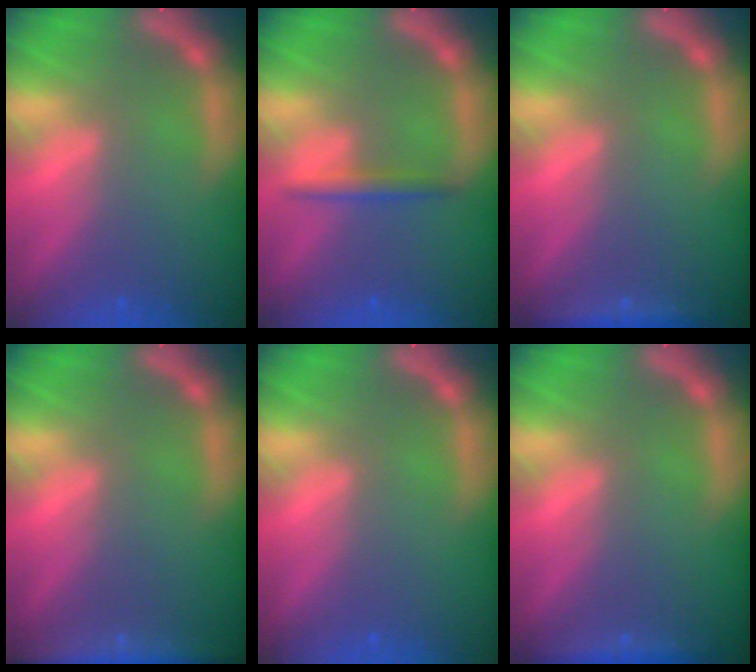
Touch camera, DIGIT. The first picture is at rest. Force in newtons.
{"total": 1.9}
{"total": 1.9}
{"total": 5.5}
{"total": 0.0}
{"total": 1.9}